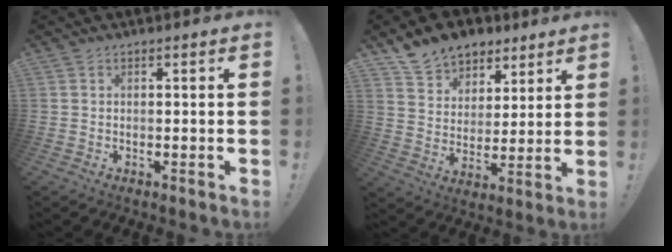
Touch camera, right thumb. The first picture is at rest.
{"total": 12.9, "force": [10.0, 7.7, 2.8], "torque": [-0.055, -0.073, 0.192]}